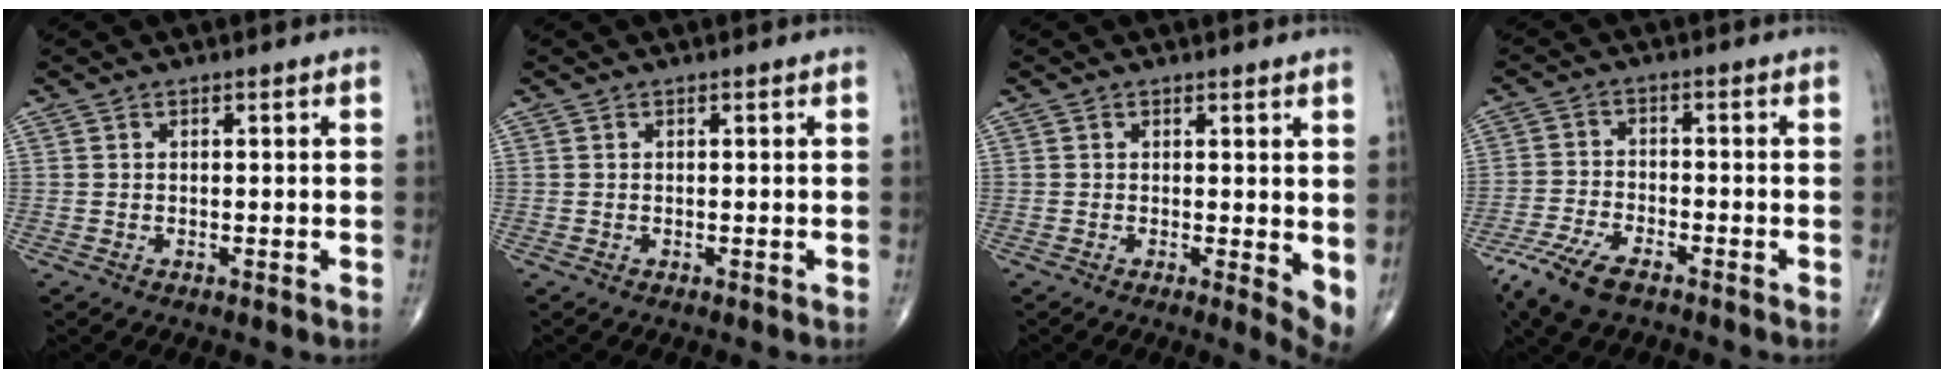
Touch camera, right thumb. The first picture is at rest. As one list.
[{"total": 0.0}, {"total": 4.0, "force": [0.7, 1.5, 3.7], "torque": [-0.048, -0.013, 0.008]}, {"total": 8.6, "force": [-5.8, 3.3, 5.4], "torque": [-0.119, 0.004, -0.115]}]